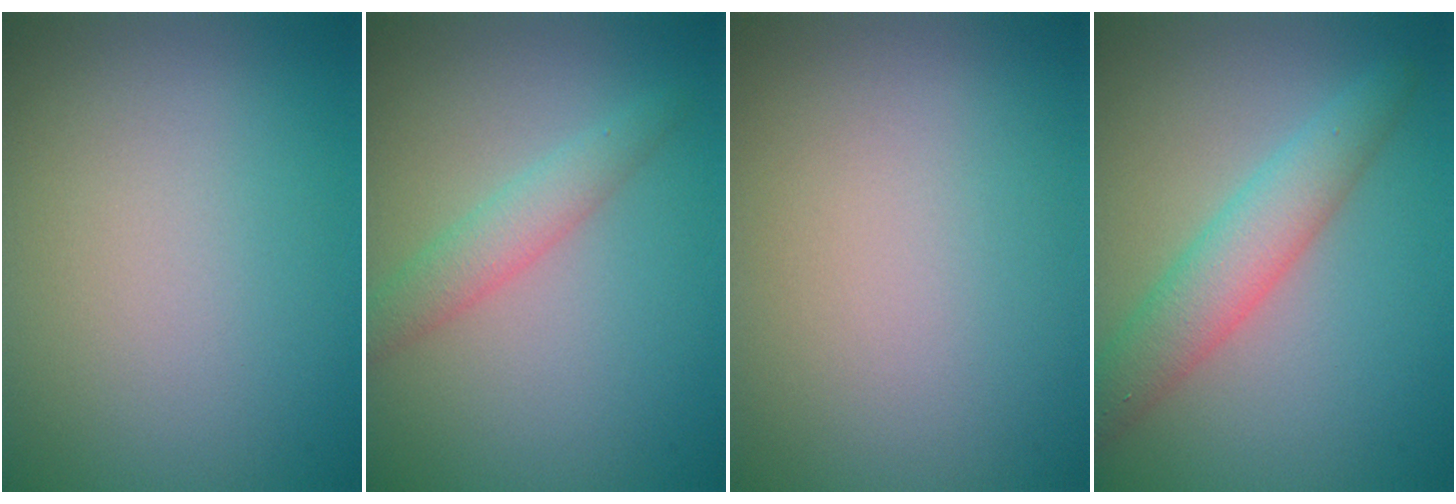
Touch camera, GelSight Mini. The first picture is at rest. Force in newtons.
{"total": 2.4, "press": 2.4, "slide": 0.0}
{"total": 0.0}
{"total": 4.2, "press": 4.2, "slide": 0.2}